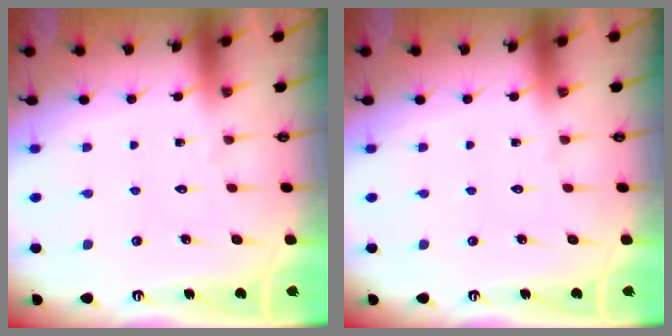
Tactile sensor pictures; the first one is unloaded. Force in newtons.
{"total": 0.0}